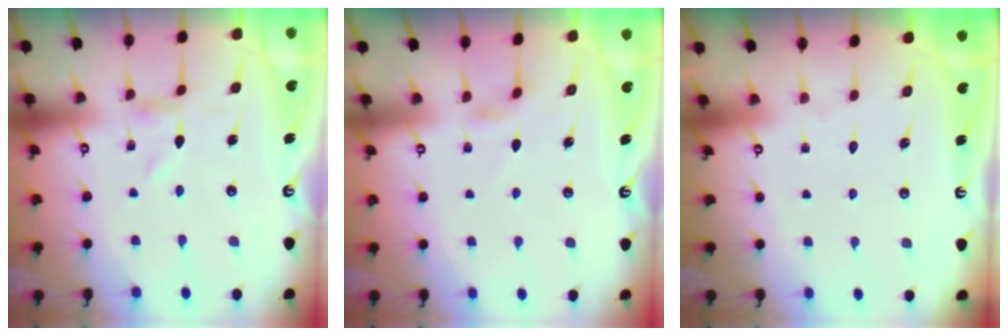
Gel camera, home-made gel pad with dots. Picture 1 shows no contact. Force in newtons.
{"total": 2.1, "press": 2.1, "slide": 0.4}
{"total": 1.6, "press": 1.6, "slide": 0.2}